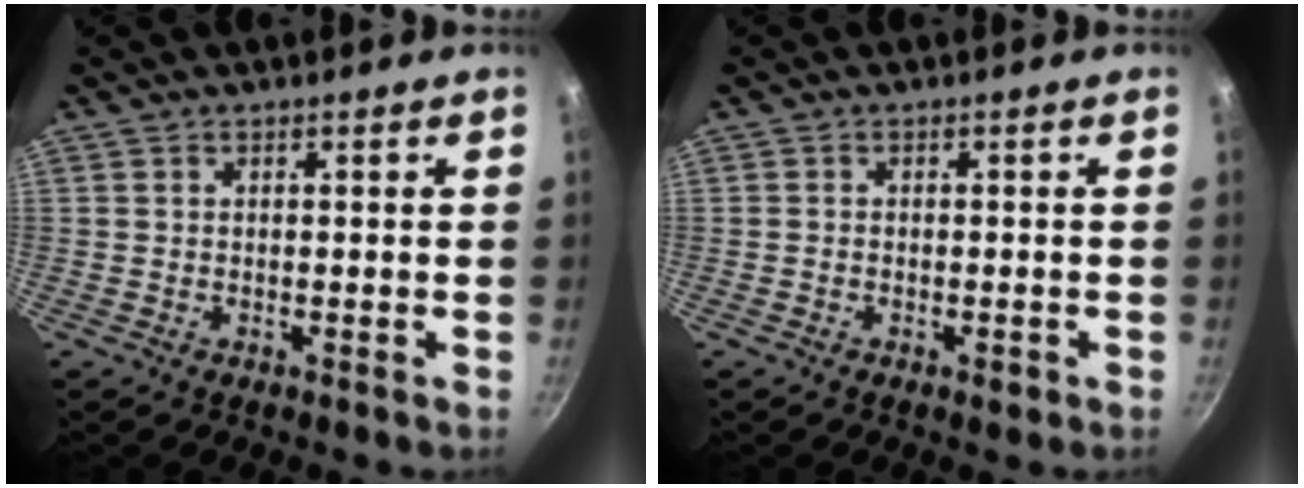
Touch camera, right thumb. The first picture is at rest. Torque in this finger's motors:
{"motor_torque": [0.38, -0.39, 0.21, 0.05, 0.03]}